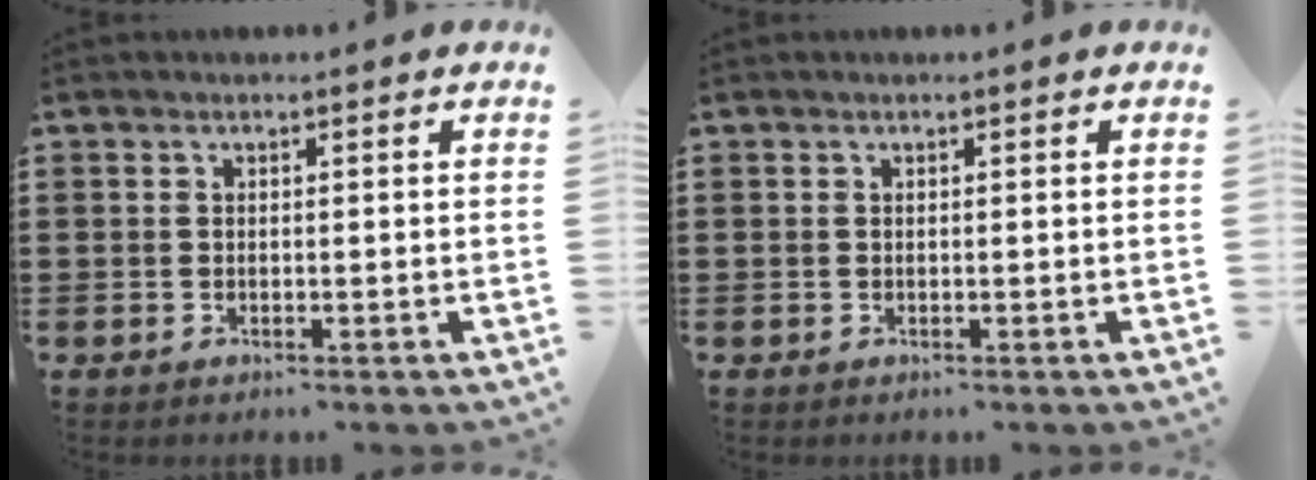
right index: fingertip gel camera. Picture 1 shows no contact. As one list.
[{"total": 0.0}]